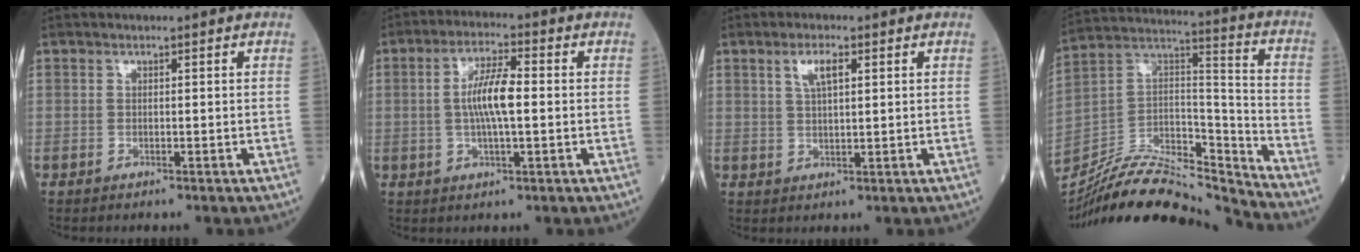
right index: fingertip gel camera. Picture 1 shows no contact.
{"total": 7.2, "force": [0.1, 1.3, 7.1], "torque": [-0.137, 0.008, -0.001]}
{"total": 3.6, "force": [1.6, 0.9, 3.1], "torque": [-0.062, 0.005, 0.032]}
{"total": 22.6, "force": [-21.3, 2.7, 6.9], "torque": [-0.145, 0.023, -0.367]}